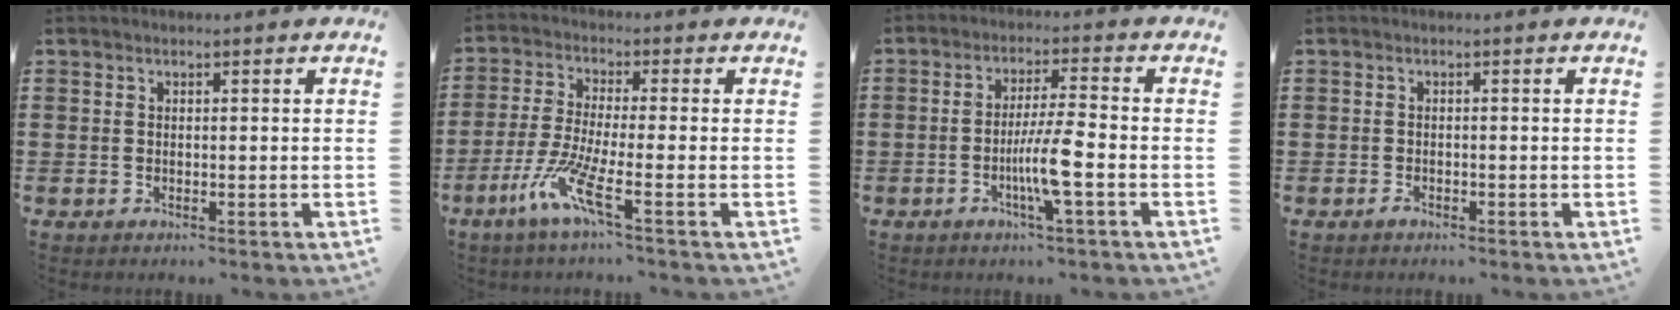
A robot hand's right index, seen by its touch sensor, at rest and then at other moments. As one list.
[{"total": 8.0, "force": [-3.9, 0.5, 7.0], "torque": [-0.165, -0.021, -0.077]}, {"total": 6.8, "force": [-2.2, 0.0, 6.5], "torque": [-0.121, -0.012, -0.044]}, {"total": 0.7, "force": [-0.5, 0.1, 0.5], "torque": [-0.012, -0.007, -0.008]}]